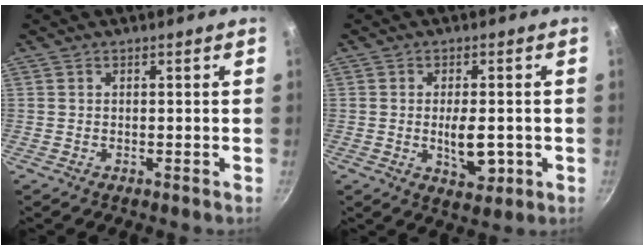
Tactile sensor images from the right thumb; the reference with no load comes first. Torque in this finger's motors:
{"motor_torque": [1.99, 1.45, 1.70, -0.90, 0.38]}